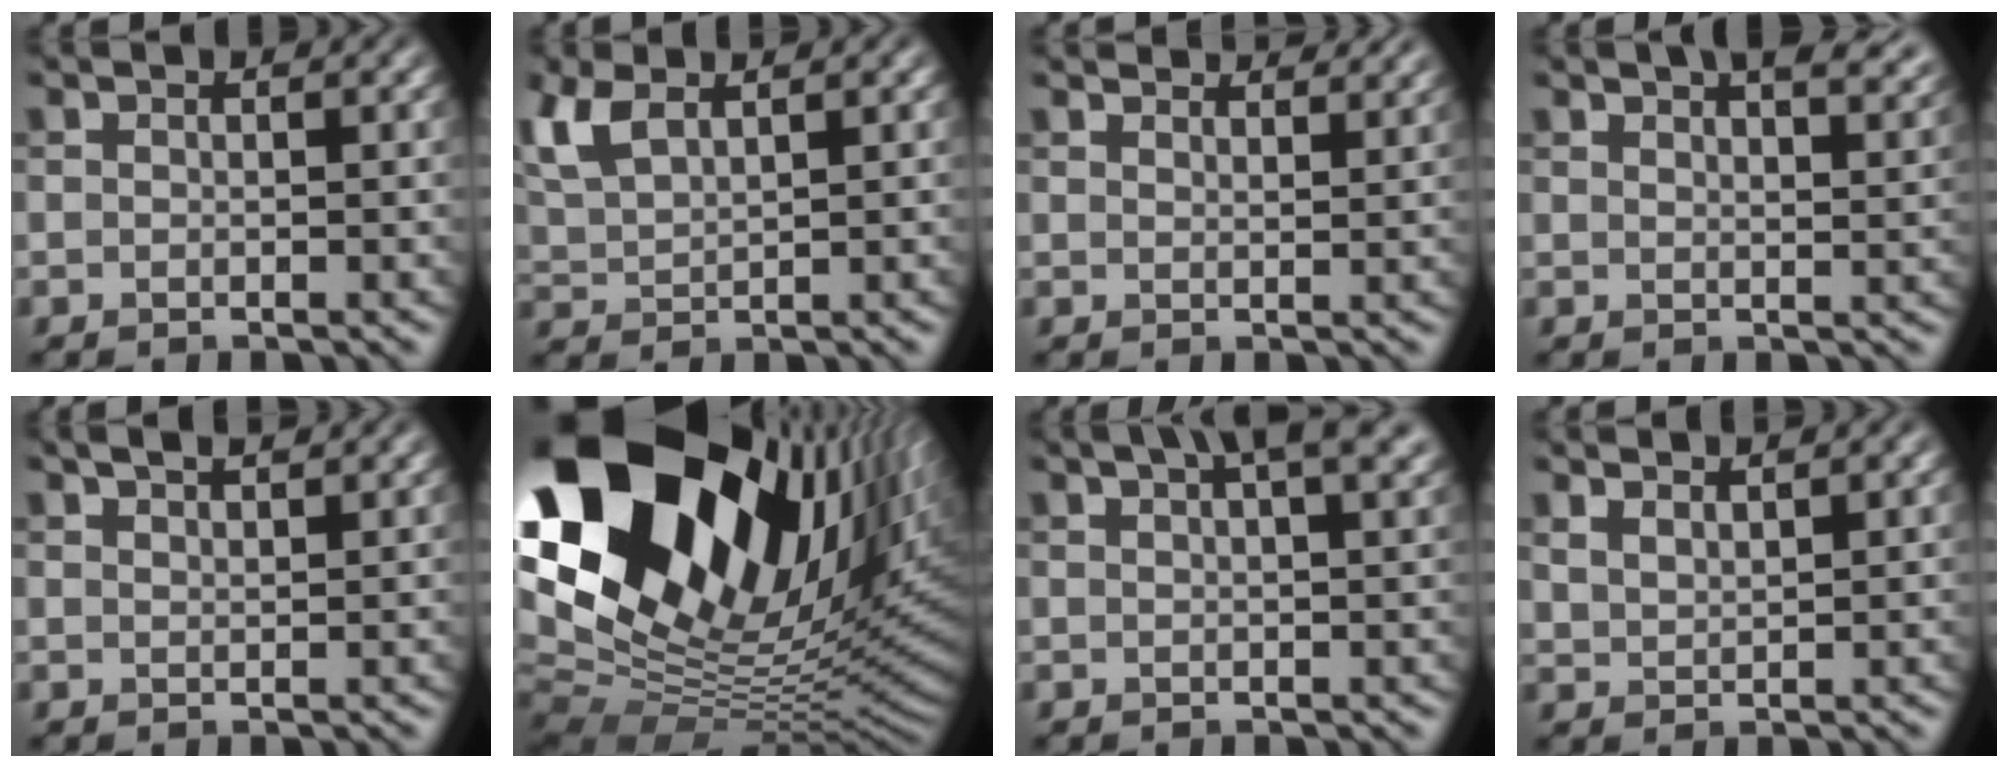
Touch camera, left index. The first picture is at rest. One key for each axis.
{"total": 4.4, "fx": 2.6, "fy": 2.0, "fz": 3.0, "tx": -0.081, "ty": 0.011, "tz": 0.055}
{"total": 4.8, "fx": 4.5, "fy": 0.9, "fz": 1.5, "tx": -0.021, "ty": 0.003, "tz": 0.049}
{"total": 7.1, "fx": 4.9, "fy": 2.8, "fz": 4.2, "tx": -0.022, "ty": 0.023, "tz": 0.048}
{"total": 2.4, "fx": 1.9, "fy": 0.6, "fz": 1.3, "tx": -0.006, "ty": 0.008, "tz": 0.022}
{"total": 22.5, "fx": 8.1, "fy": 12.9, "fz": 16.5, "tx": -0.315, "ty": 0.014, "tz": 0.158}
{"total": 6.3, "fx": 3.9, "fy": 2.0, "fz": 4.5, "tx": -0.041, "ty": 0.023, "tz": 0.044}
{"total": 1.9, "fx": 1.8, "fy": 0.3, "fz": 0.6, "tx": -0.011, "ty": 0.003, "tz": 0.037}